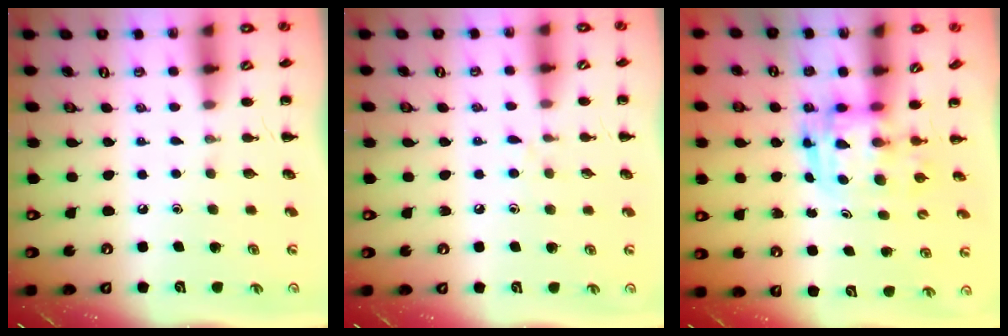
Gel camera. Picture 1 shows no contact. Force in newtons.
{"total": 5.5, "press": 5.1, "slide": 2.2}
{"total": 3.4, "press": 3.3, "slide": 0.7}